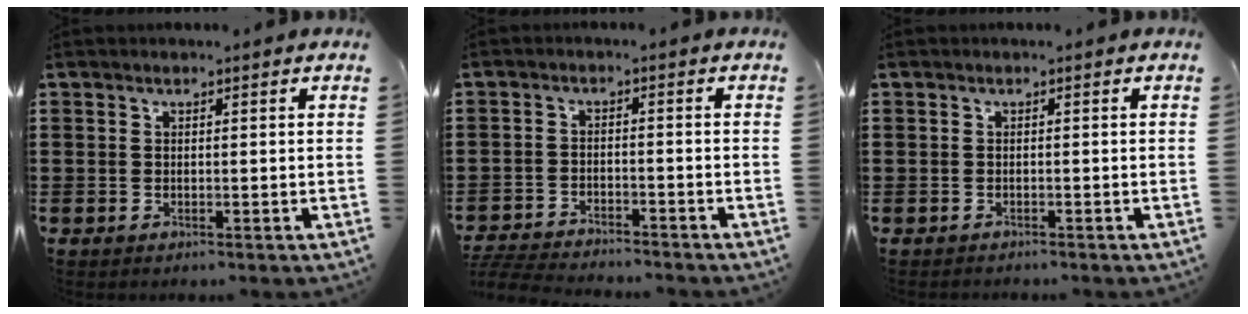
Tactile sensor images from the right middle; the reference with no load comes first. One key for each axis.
{"total": 4.1, "fx": -4.1, "fy": 0.2, "fz": 0.6, "tx": -0.026, "ty": -0.005, "tz": -0.088}
{"total": 0.6, "fx": -0.6, "fy": 0.2, "fz": -0.1, "tx": 0.002, "ty": 0.002, "tz": -0.013}